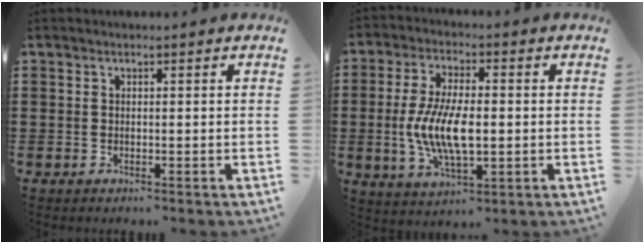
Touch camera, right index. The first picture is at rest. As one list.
[{"total": 9.5, "force": [-1.1, 4.0, 8.5], "torque": [-0.190, -0.007, -0.025]}]